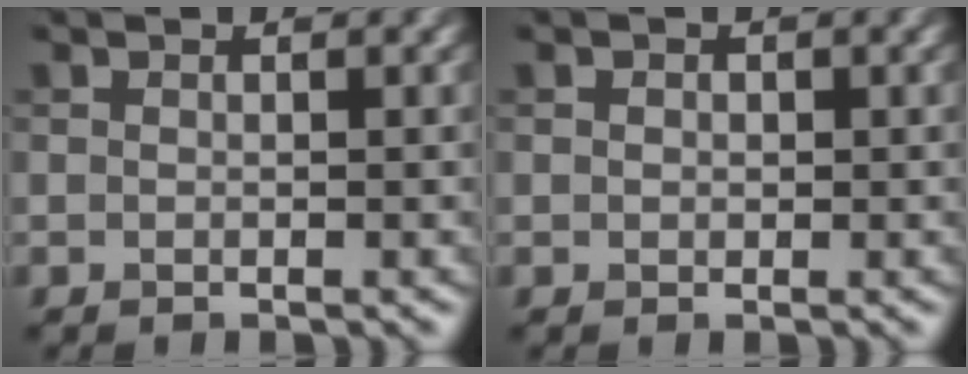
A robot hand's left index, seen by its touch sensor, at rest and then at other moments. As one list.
[{"total": 0.6, "force": [0.1, 0.6, 0.2], "torque": [-0.004, -0.002, 0.000]}]